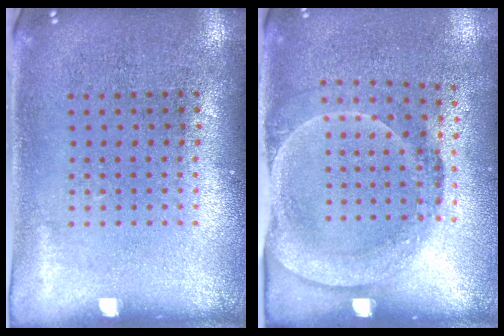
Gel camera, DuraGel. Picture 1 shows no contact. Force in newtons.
{"total": 1.6, "press": 1.2, "slide": 1.1}